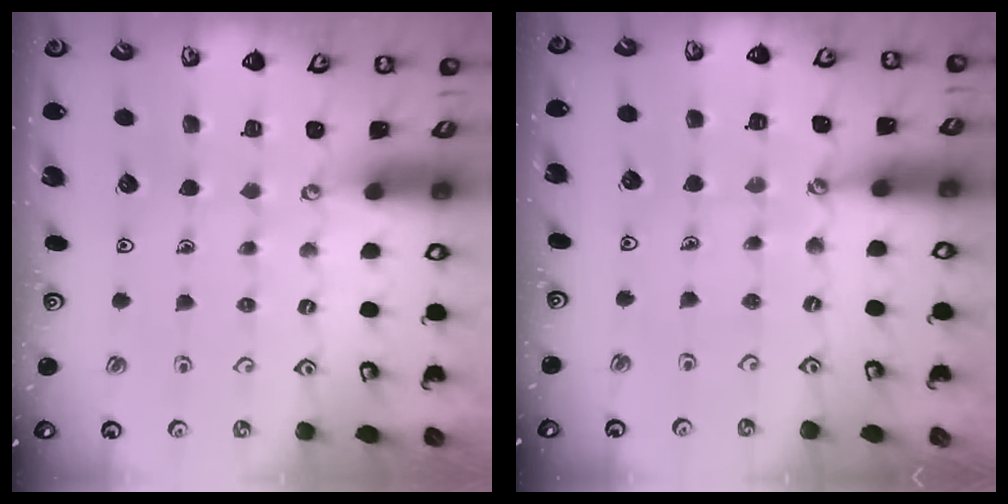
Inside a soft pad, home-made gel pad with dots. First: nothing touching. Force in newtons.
{"total": 1.9, "press": 1.9, "slide": 0.2}